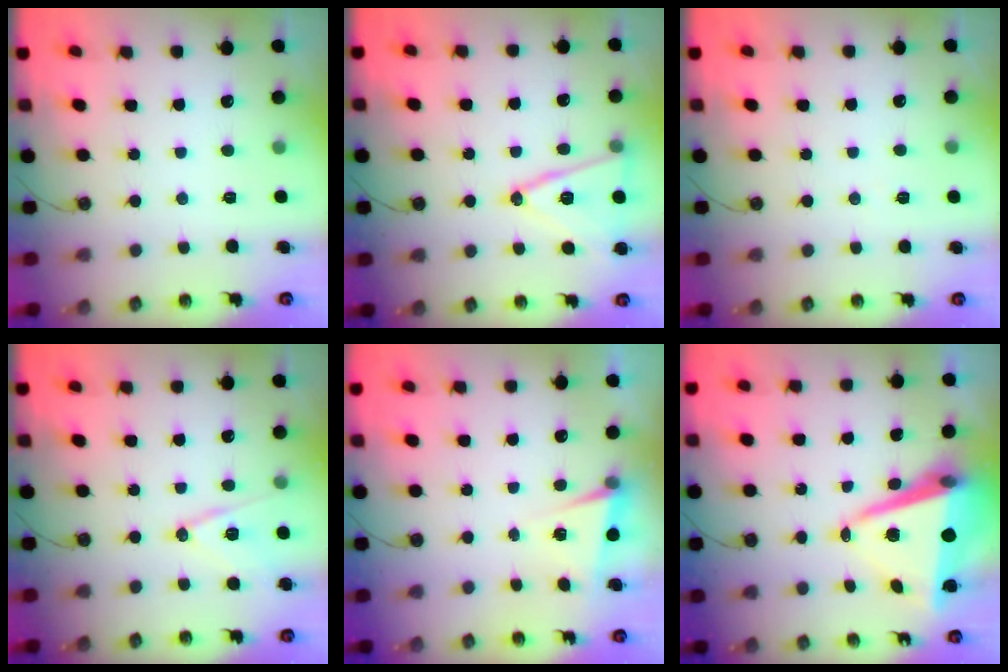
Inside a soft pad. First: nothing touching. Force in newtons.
{"total": 14.9, "press": 14.6, "slide": 3.1}
{"total": 4.8, "press": 2.1, "slide": 4.4}
{"total": 12.2, "press": 11.7, "slide": 3.4}
{"total": 2.5, "press": 1.8, "slide": 1.8}
{"total": 12.8, "press": 12.4, "slide": 3.2}